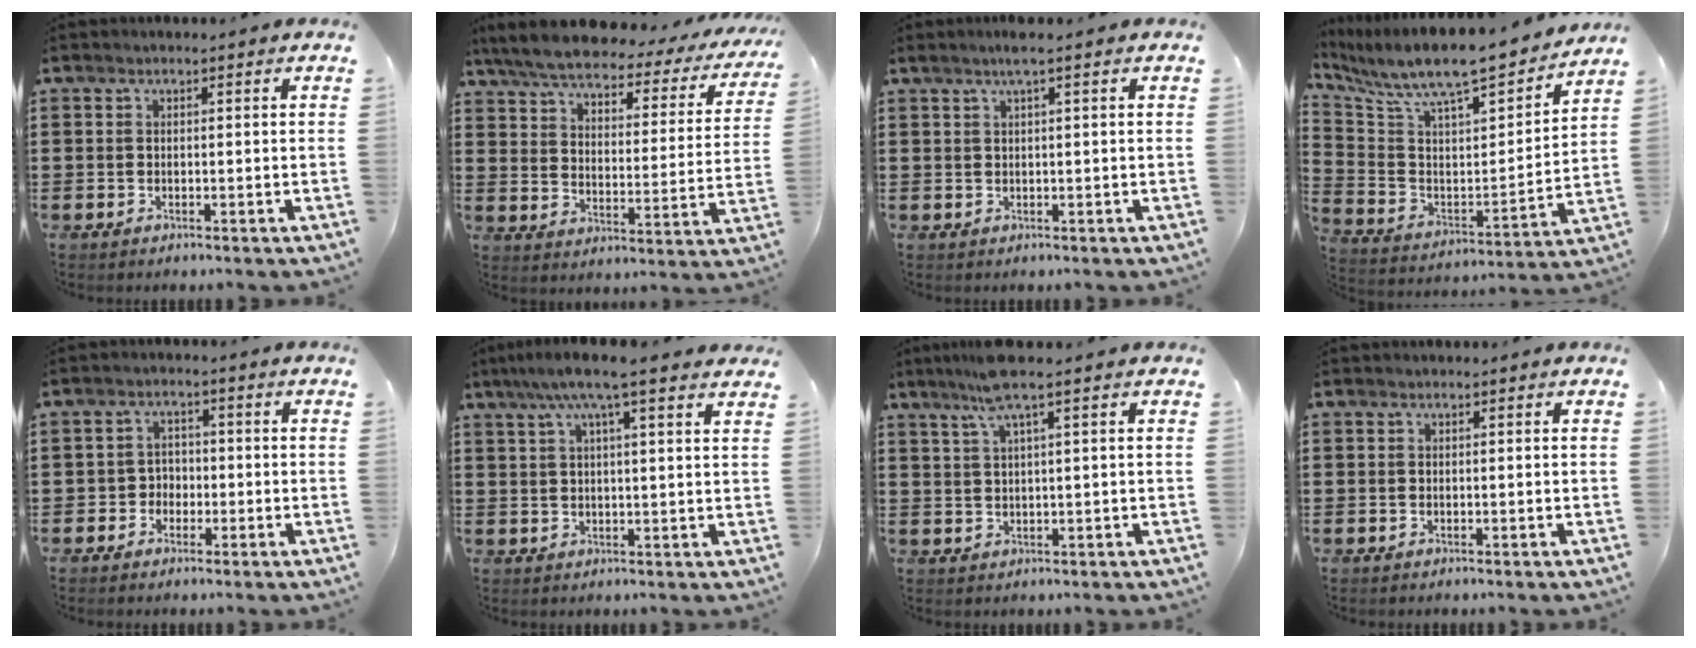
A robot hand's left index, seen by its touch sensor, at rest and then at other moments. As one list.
[{"total": 6.0, "force": [5.2, 1.1, 2.7], "torque": [-0.076, -0.030, 0.088]}, {"total": 1.9, "force": [0.9, -0.2, 1.7], "torque": [-0.032, 0.000, 0.016]}, {"total": 8.9, "force": [8.0, 1.2, 3.7], "torque": [-0.103, -0.072, 0.129]}, {"total": 2.8, "force": [-1.3, 2.3, 0.6], "torque": [-0.022, 0.007, -0.032]}, {"total": 6.7, "force": [4.8, 0.4, 4.7], "torque": [-0.106, -0.004, 0.082]}, {"total": 5.1, "force": [2.8, -0.1, 4.3], "torque": [-0.090, 0.005, 0.049]}, {"total": 0.0}]